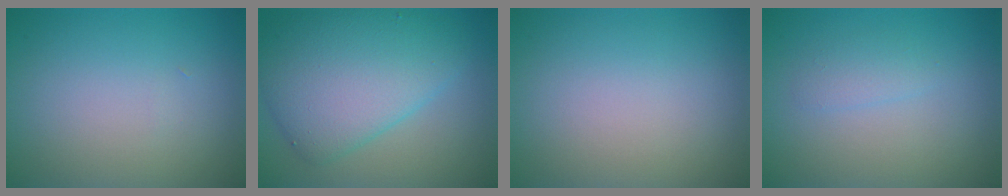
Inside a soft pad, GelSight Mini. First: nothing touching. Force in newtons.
{"total": 7.8, "press": 7.8, "slide": 0.2}
{"total": 0.0}
{"total": 1.2, "press": 1.2, "slide": 0.1}